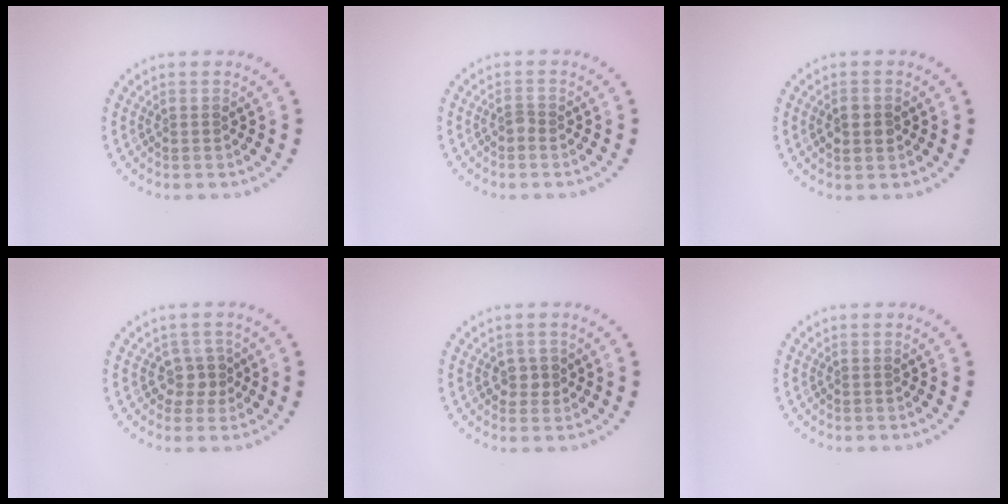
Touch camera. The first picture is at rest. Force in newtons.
{"total": 0.8, "press": 0.5, "slide": 0.5}
{"total": 2.5, "press": 2.5, "slide": 0.1}
{"total": 2.1, "press": 1.7, "slide": 1.2}
{"total": 1.5, "press": 1.4, "slide": 0.4}
{"total": 0.0}